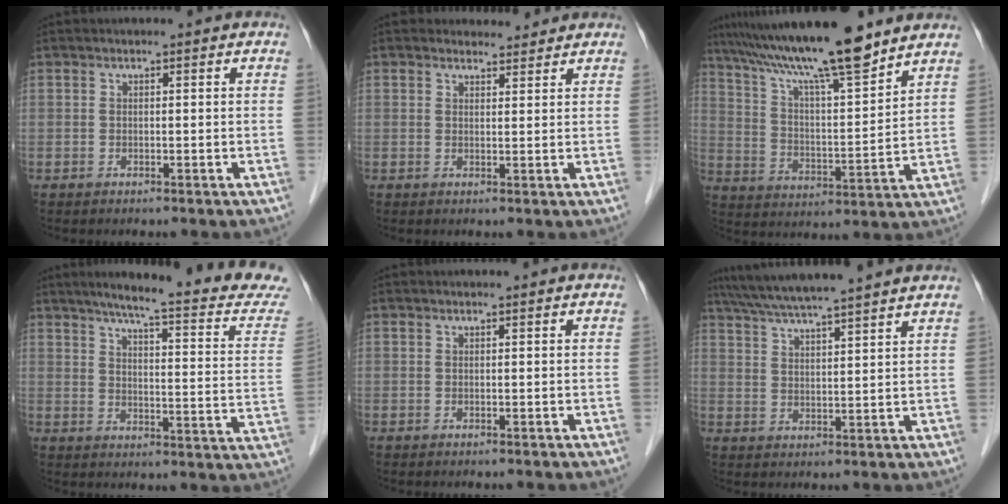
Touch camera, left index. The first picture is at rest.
{"total": 2.7, "force": [2.5, 1.0, -0.1], "torque": [-0.002, 0.004, 0.034]}
{"total": 17.3, "force": [14.1, 0.9, 9.9], "torque": [-0.170, 0.012, 0.240]}
{"total": 21.1, "force": [18.6, 0.3, 10.0], "torque": [-0.132, -0.055, 0.224]}
{"total": 0.0}
{"total": 14.0, "force": [12.2, -0.5, 6.8], "torque": [-0.123, 0.033, 0.178]}